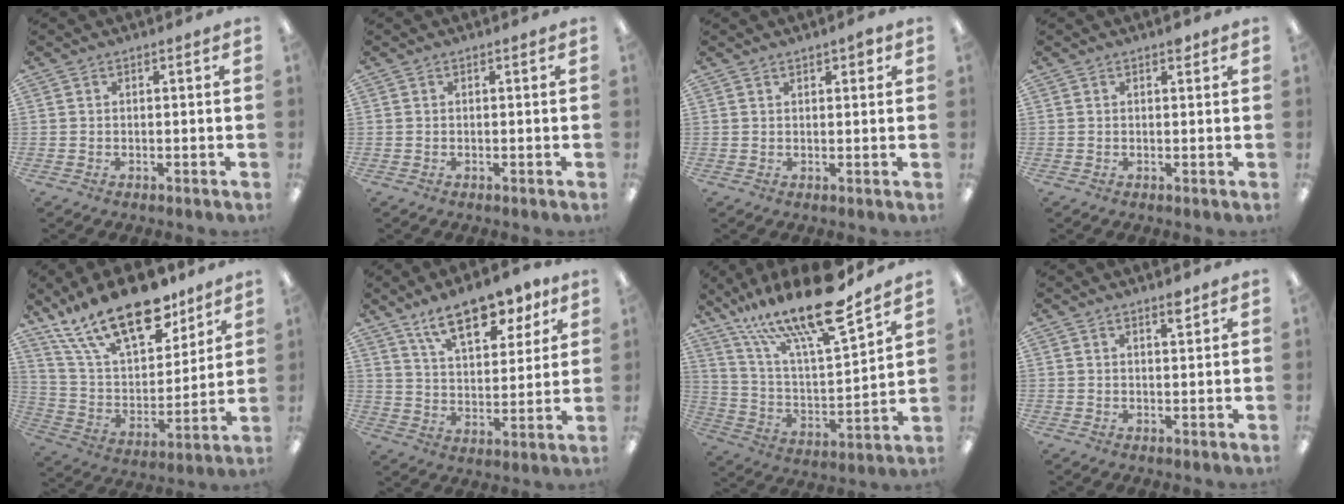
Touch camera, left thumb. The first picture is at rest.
{"total": 0.0}
{"total": 1.9, "force": [1.3, 0.8, 1.1], "torque": [-0.016, -0.001, 0.021]}
{"total": 1.5, "force": [1.0, 0.6, 0.9], "torque": [-0.003, -0.005, 0.014]}
{"total": 23.6, "force": [15.8, 10.6, 14.0], "torque": [-0.261, -0.091, 0.277]}
{"total": 14.8, "force": [10.6, 6.2, 8.2], "torque": [-0.119, -0.053, 0.183]}
{"total": 22.6, "force": [17.2, 5.1, 13.7], "torque": [-0.239, -0.116, 0.289]}
{"total": 2.5, "force": [2.2, 0.4, 1.3], "torque": [-0.012, -0.009, 0.035]}